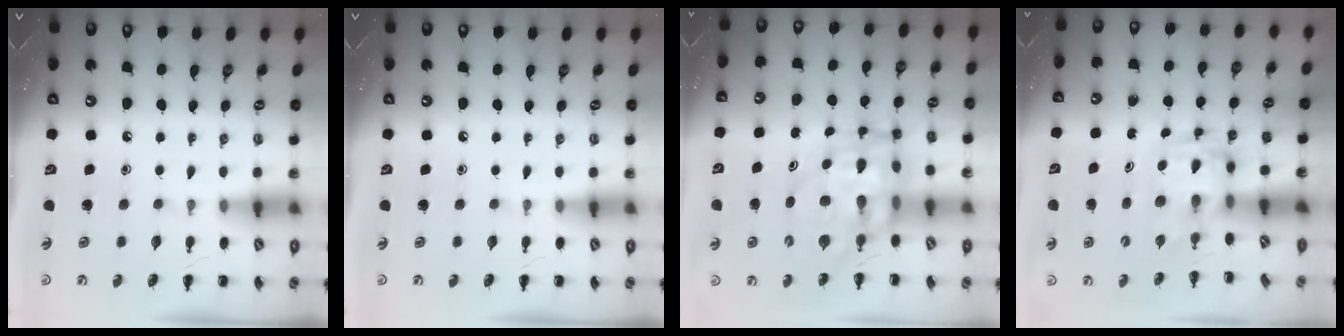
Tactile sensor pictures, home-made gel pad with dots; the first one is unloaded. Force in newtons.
{"total": 0.0}
{"total": 12.5, "press": 12.0, "slide": 3.4}
{"total": 2.9, "press": 2.9, "slide": 0.5}